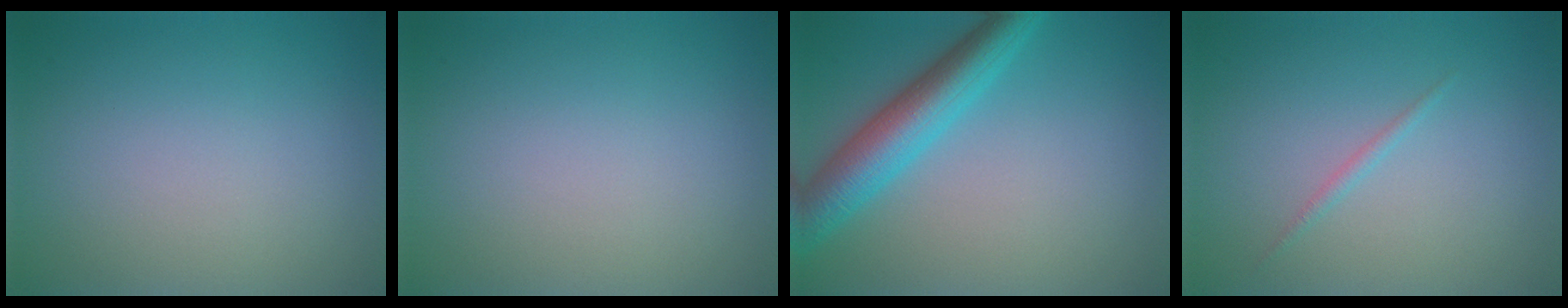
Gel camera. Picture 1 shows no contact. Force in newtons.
{"total": 0.0}
{"total": 6.0, "press": 6.0, "slide": 0.1}
{"total": 0.7, "press": 0.7, "slide": 0.1}